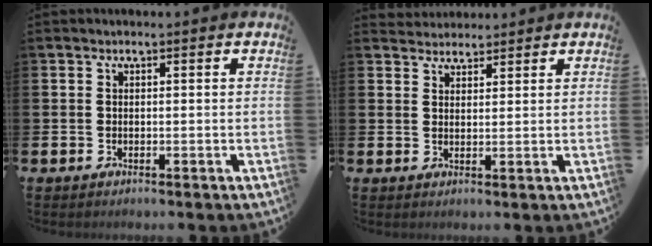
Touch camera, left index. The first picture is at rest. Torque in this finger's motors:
{"motor_torque": [-0.48, -1.49, 0.00, -0.01]}